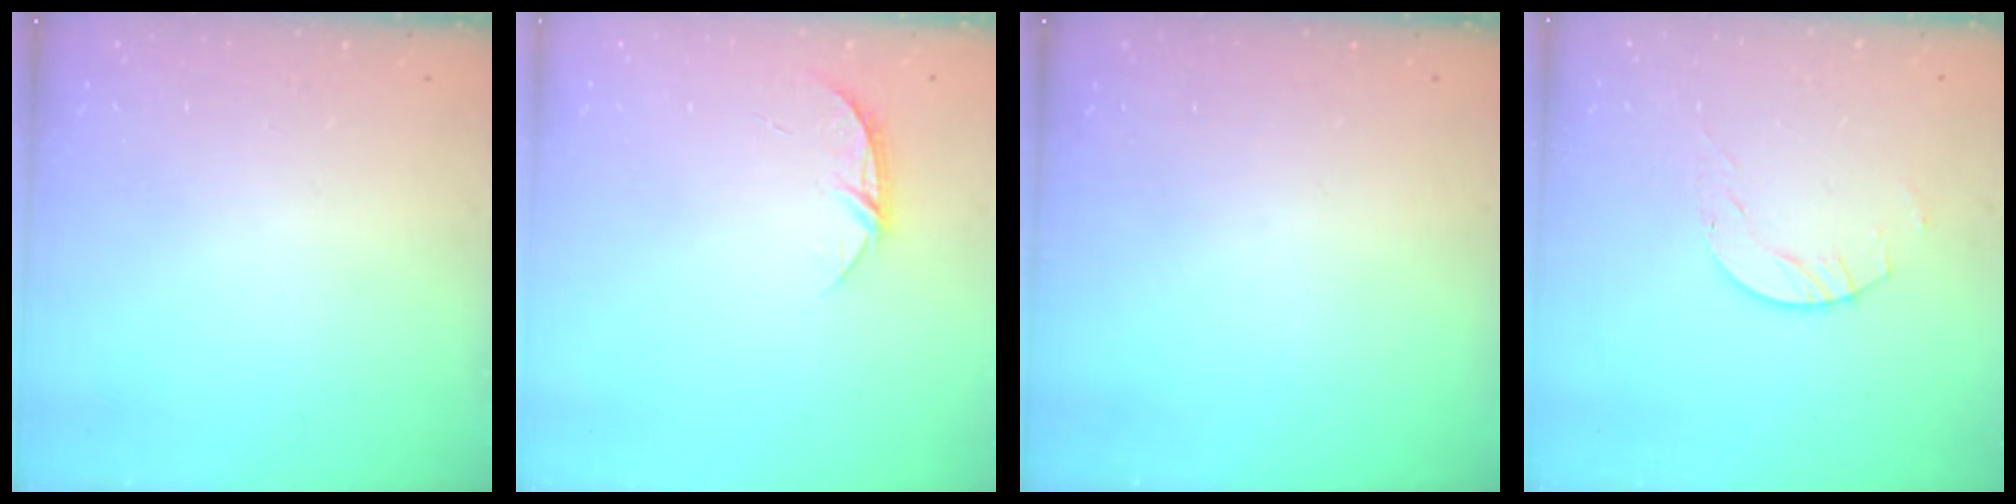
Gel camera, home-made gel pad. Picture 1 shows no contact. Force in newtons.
{"total": 4.6, "press": 4.6, "slide": 0.5}
{"total": 0.0}
{"total": 4.1, "press": 4.1, "slide": 0.2}